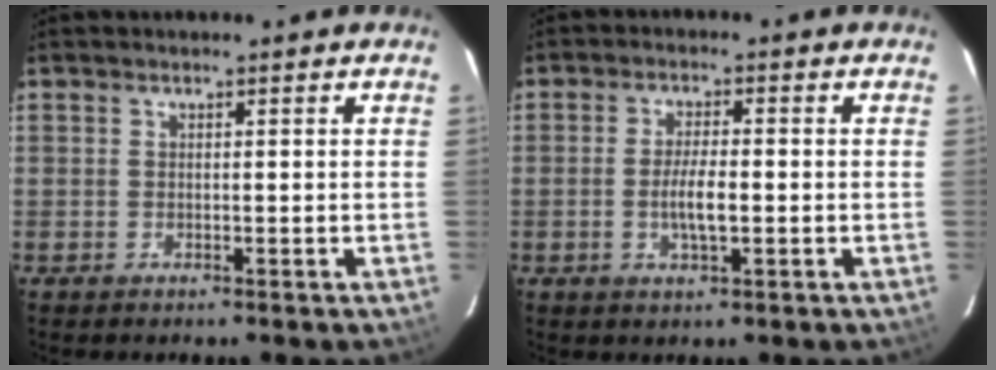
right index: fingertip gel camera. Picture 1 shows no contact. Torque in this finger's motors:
{"motor_torque": [0.74, -0.24, 0.55, 0.13]}